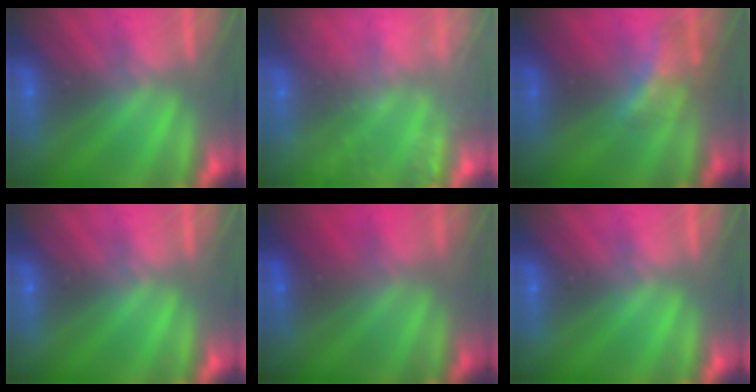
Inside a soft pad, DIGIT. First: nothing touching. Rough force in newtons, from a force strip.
{"total": 6.4}
{"total": 2.1}
{"total": 0.0}
{"total": 1.7}
{"total": 0.0}